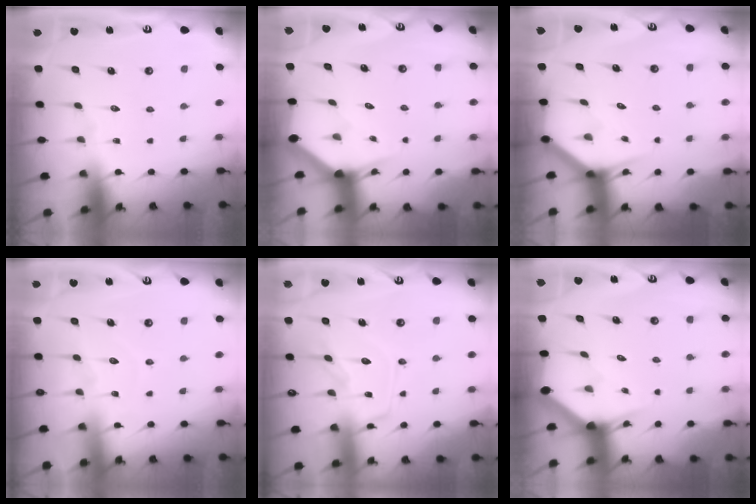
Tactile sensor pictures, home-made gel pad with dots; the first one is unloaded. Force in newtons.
{"total": 3.0, "press": 3.0, "slide": 0.0}
{"total": 3.4, "press": 3.4, "slide": 0.3}
{"total": 7.2, "press": 7.2, "slide": 0.6}
{"total": 12.8, "press": 12.7, "slide": 1.2}
{"total": 3.0, "press": 3.0, "slide": 0.0}